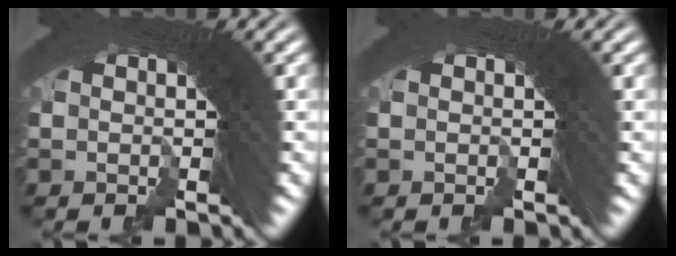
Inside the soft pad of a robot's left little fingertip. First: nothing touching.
{"total": 0.0}